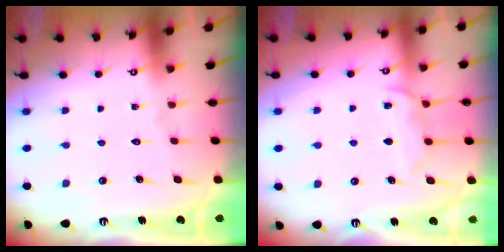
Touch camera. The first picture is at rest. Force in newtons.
{"total": 8.8, "press": 8.7, "slide": 1.0}